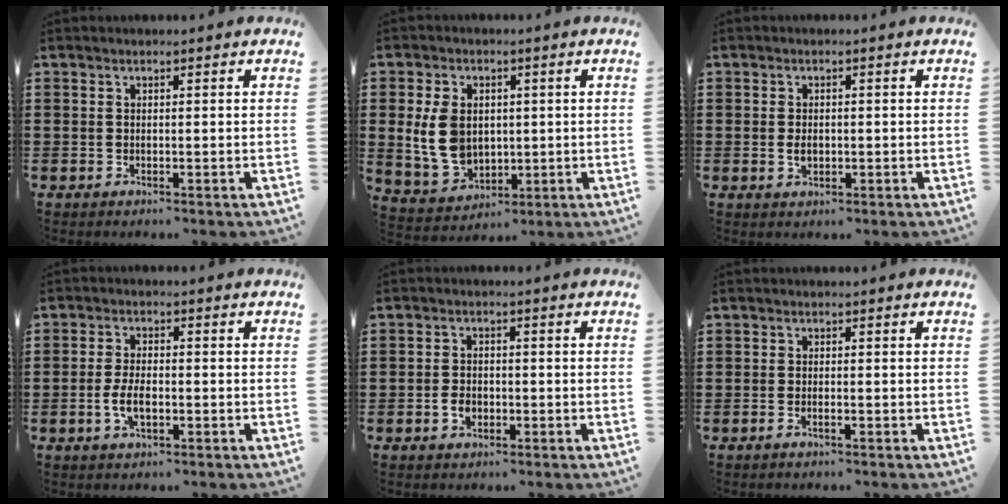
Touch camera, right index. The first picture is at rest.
{"total": 8.1, "force": [0.7, 6.1, 5.3], "torque": [-0.139, 0.010, 0.010]}
{"total": 1.8, "force": [-0.2, 1.1, 1.4], "torque": [-0.027, 0.005, -0.005]}
{"total": 4.3, "force": [-1.1, 1.9, 3.7], "torque": [-0.087, -0.002, -0.025]}
{"total": 2.4, "force": [-1.0, 1.7, 1.5], "torque": [-0.030, 0.000, -0.018]}
{"total": 0.9, "force": [-0.6, 0.2, 0.6], "torque": [-0.014, -0.005, -0.010]}